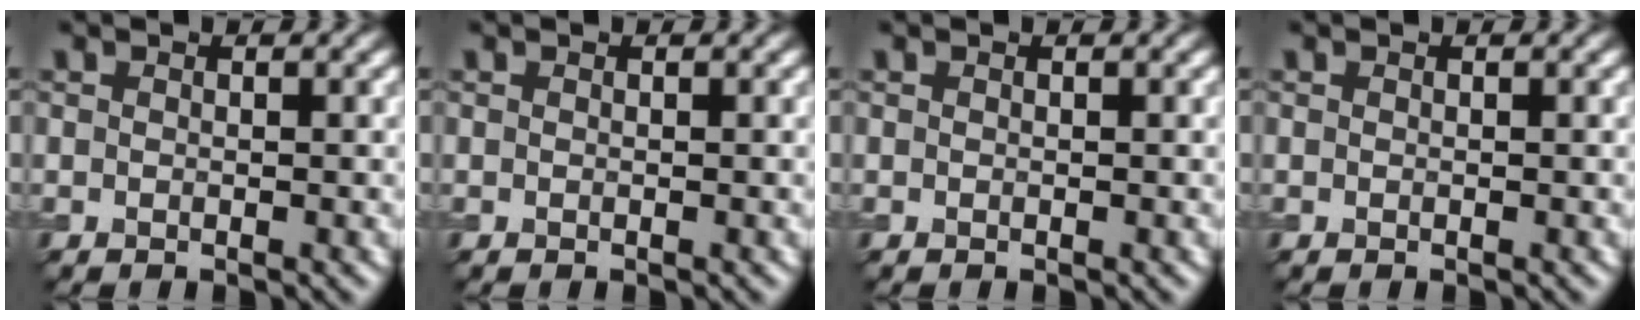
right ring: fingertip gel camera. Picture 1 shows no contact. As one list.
[{"total": 0.0}, {"total": 0.0}, {"total": 0.0}]